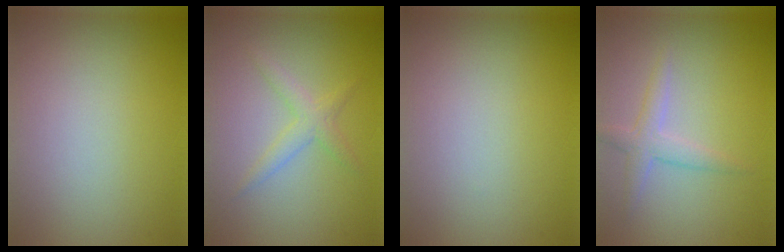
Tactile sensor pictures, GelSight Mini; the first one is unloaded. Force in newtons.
{"total": 1.8, "press": 1.8, "slide": 0.2}
{"total": 0.0}
{"total": 2.1, "press": 2.1, "slide": 0.1}